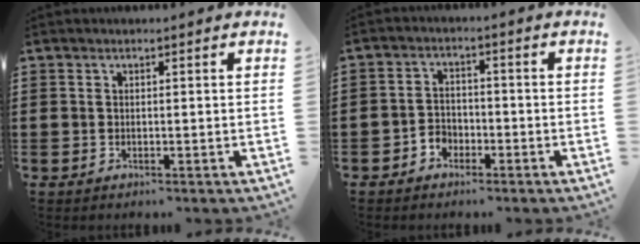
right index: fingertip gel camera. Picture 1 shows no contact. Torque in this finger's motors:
{"motor_torque": [1.09, 1.05, 0.05, 0.03]}